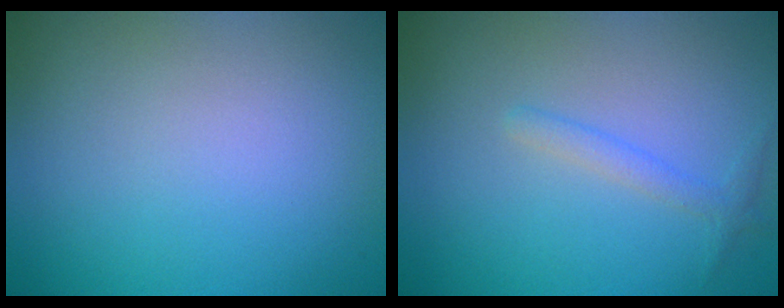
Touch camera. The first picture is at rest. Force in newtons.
{"total": 1.4, "press": 1.4, "slide": 0.1}